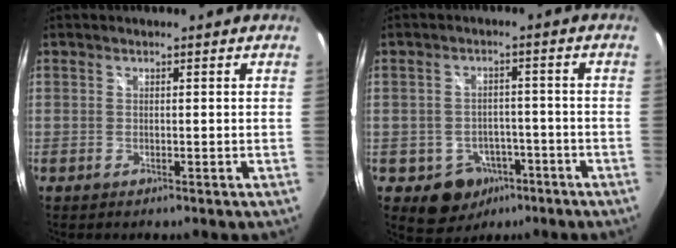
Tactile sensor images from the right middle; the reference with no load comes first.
{"total": 7.2, "force": [-4.0, 5.8, 1.6], "torque": [-0.037, 0.019, -0.037]}